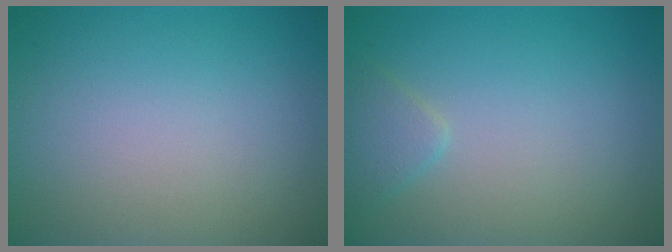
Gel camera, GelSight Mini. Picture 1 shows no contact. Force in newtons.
{"total": 1.4, "press": 1.4, "slide": 0.1}